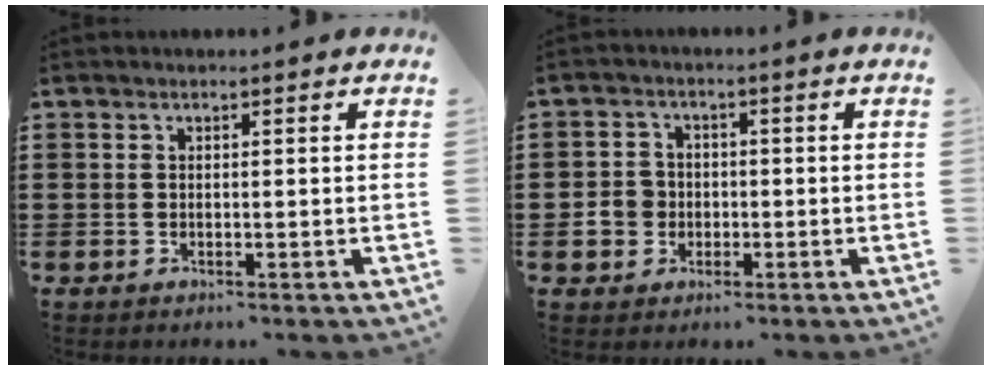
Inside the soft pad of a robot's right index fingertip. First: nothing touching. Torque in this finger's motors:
{"motor_torque": [0.42, 1.72, 0.14, 0.03]}